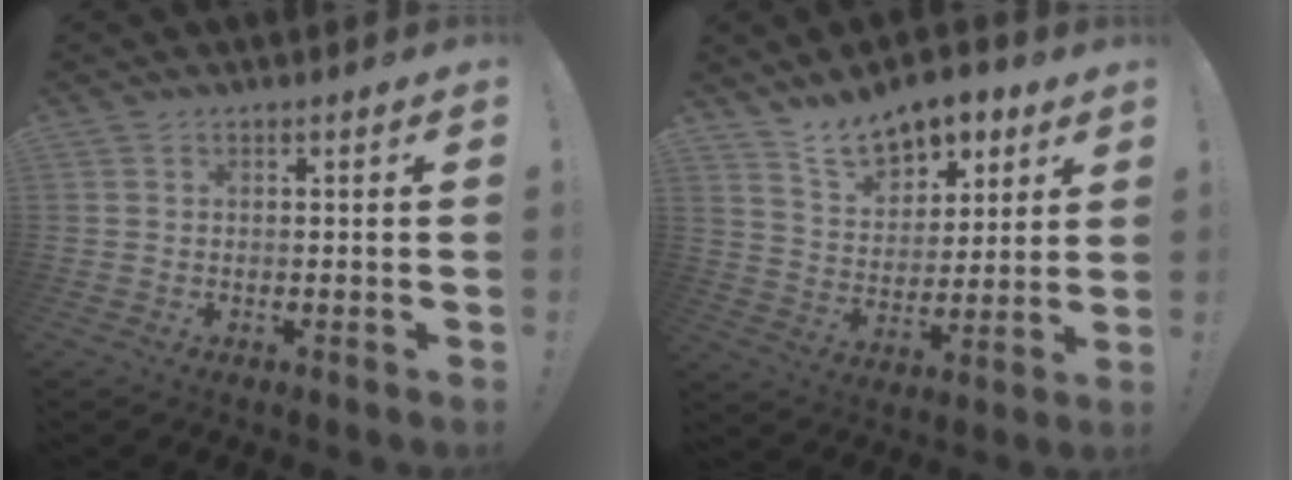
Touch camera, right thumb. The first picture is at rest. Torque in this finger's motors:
{"motor_torque": [-0.44, 1.64, 0.14, 0.19, 0.10]}